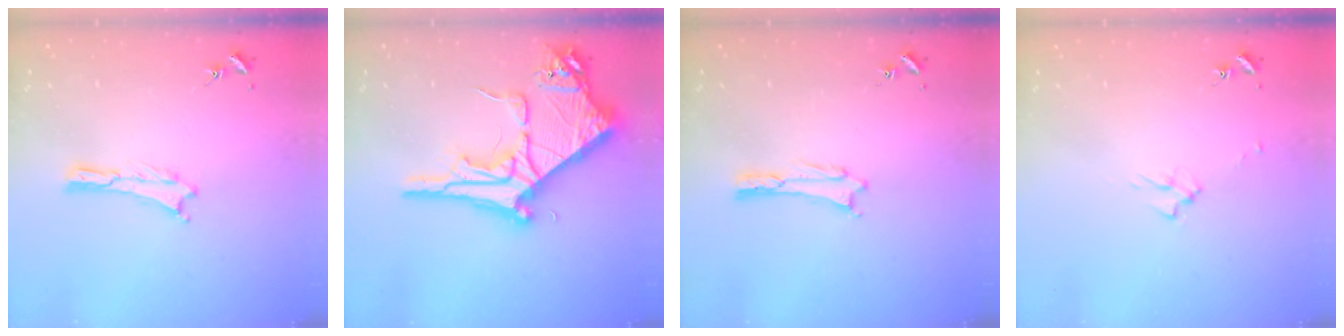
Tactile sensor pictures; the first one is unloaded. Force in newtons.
{"total": 10.9, "press": 10.9, "slide": 1.1}
{"total": 0.5, "press": 0.5, "slide": 0.2}
{"total": 2.5, "press": 2.5, "slide": 0.4}